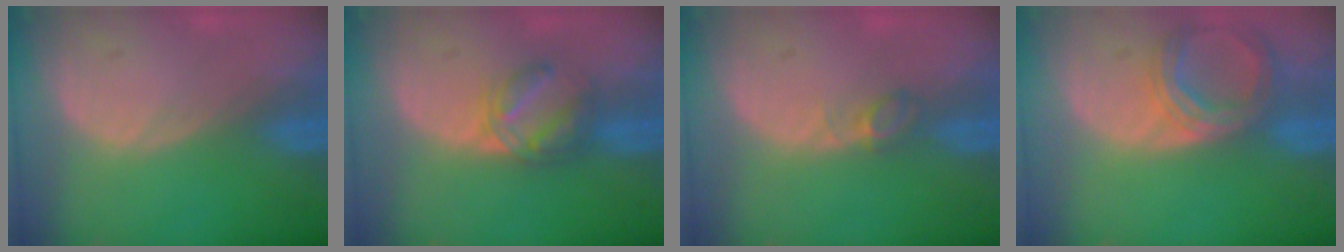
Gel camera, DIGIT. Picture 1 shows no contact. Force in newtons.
{"total": 5.9, "press": 5.3, "slide": 2.6}
{"total": 2.1, "press": 2.1, "slide": 0.4}
{"total": 7.0, "press": 6.5, "slide": 2.7}